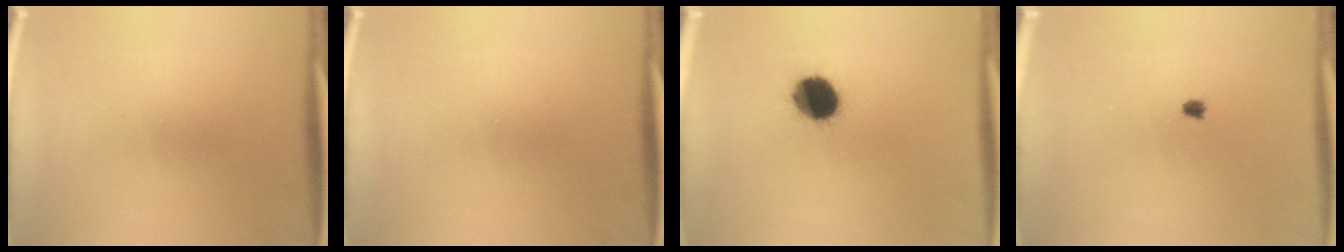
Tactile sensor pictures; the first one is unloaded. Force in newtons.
{"total": 0.0}
{"total": 10.8}
{"total": 0.6}